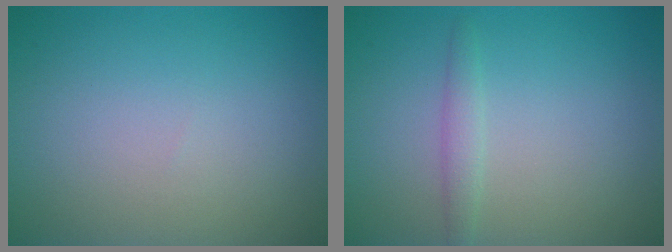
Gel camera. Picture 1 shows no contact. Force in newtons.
{"total": 1.3, "press": 1.3, "slide": 0.1}